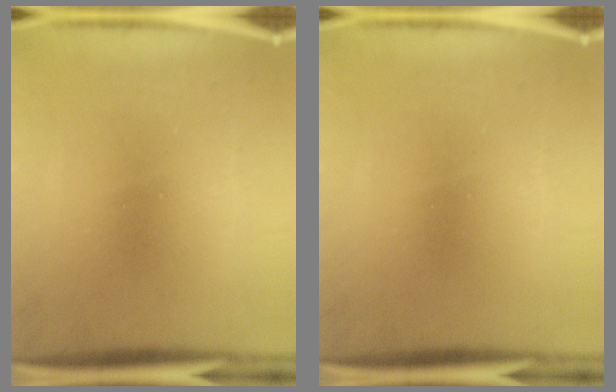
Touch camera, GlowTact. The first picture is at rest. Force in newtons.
{"total": 0.0}